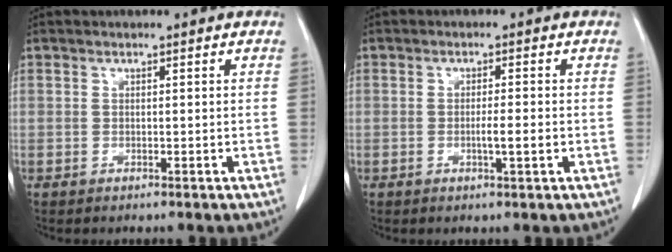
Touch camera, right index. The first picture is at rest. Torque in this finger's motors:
{"motor_torque": [0.60, -0.21, 0.24, 0.04]}